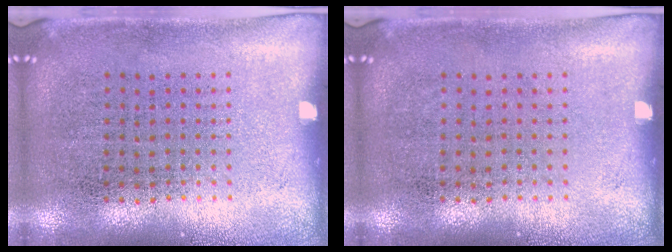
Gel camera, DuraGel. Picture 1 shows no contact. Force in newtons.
{"total": 0.0}